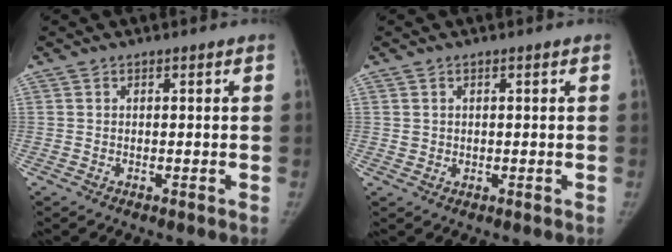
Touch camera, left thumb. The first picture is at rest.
{"total": 1.2, "force": [0.2, 1.1, 0.2], "torque": [0.007, 0.000, 0.005]}